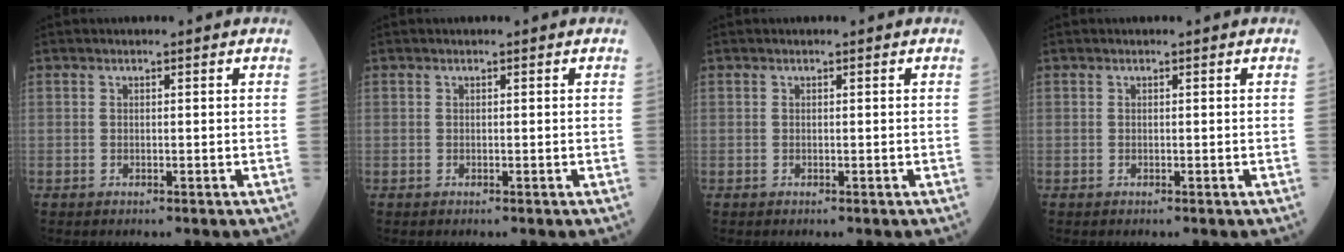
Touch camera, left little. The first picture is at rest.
{"total": 0.0}
{"total": 0.0}
{"total": 0.0}